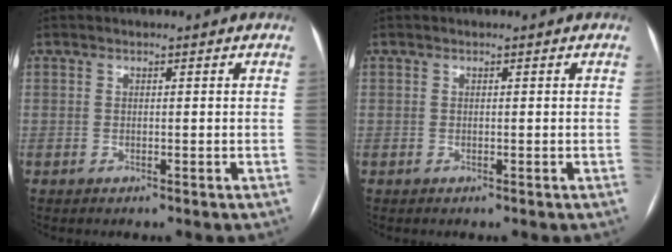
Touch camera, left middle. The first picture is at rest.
{"total": 0.0}